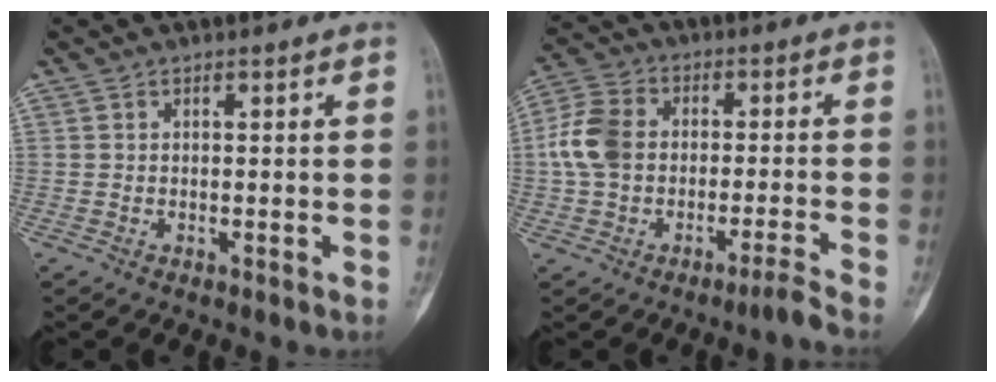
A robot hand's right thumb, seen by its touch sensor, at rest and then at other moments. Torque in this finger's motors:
{"motor_torque": [-0.18, 0.20, 0.67, -0.59, 0.19]}